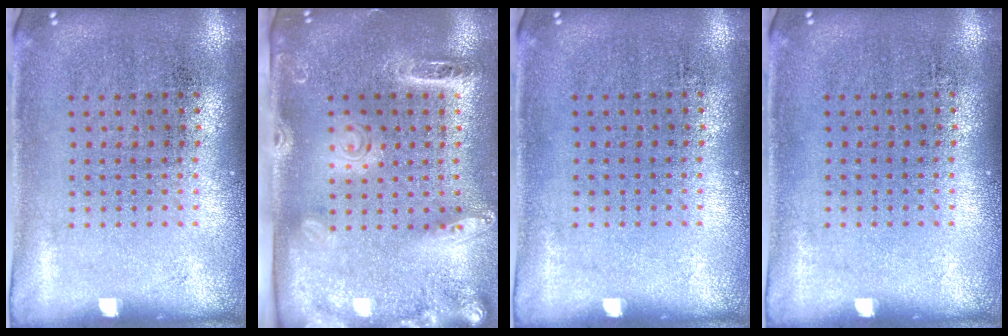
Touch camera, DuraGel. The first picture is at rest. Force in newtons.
{"total": 2.5, "press": 1.9, "slide": 1.6}
{"total": 0.0}
{"total": 0.0}